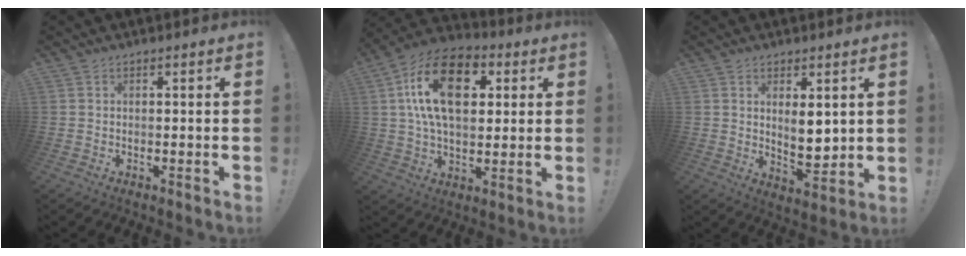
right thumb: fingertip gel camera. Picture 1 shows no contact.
{"total": 20.7, "force": [5.7, 12.3, 15.7], "torque": [-0.270, -0.007, 0.096]}
{"total": 7.6, "force": [2.3, 3.6, 6.2], "torque": [-0.082, -0.029, 0.043]}